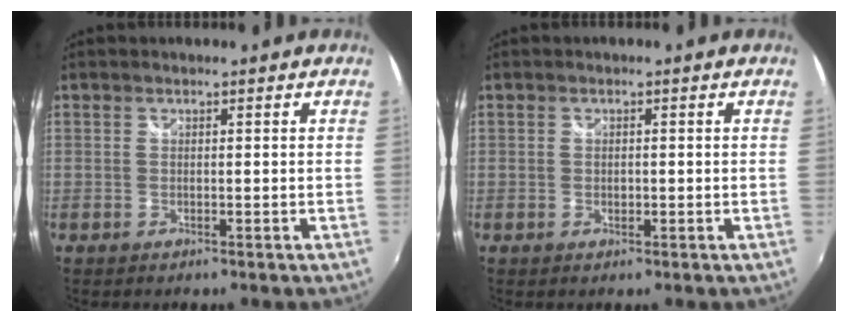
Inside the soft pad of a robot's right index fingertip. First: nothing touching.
{"total": 0.9, "force": [-0.1, 0.7, 0.4], "torque": [-0.006, 0.000, -0.002]}